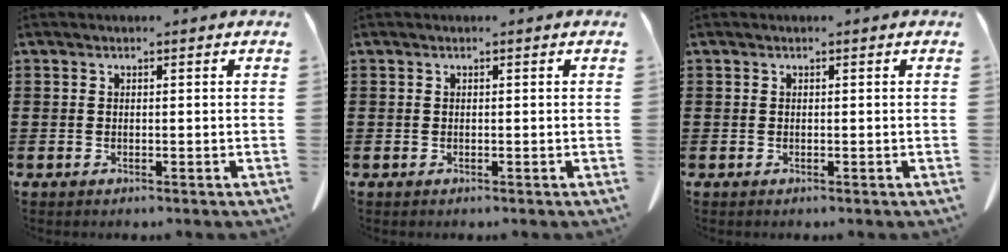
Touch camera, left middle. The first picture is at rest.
{"total": 0.0}
{"total": 0.0}